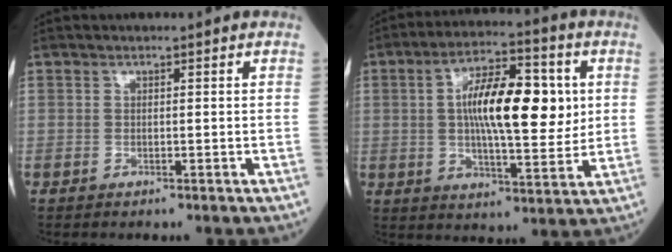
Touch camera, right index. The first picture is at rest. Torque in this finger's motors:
{"motor_torque": [1.67, 0.47, 0.40, 0.21]}